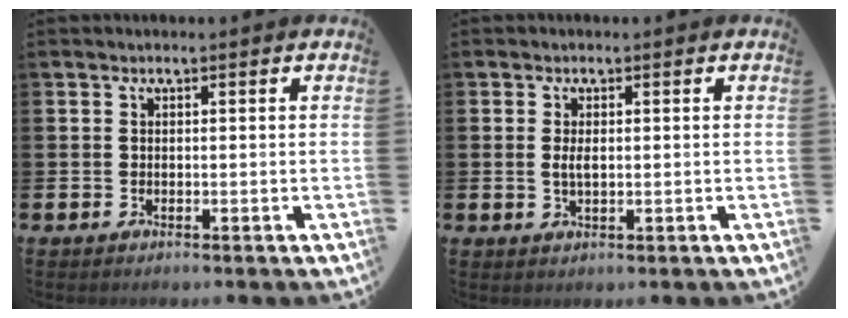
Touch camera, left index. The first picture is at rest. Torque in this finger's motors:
{"motor_torque": [0.52, 0.13, 0.01, 0.08]}